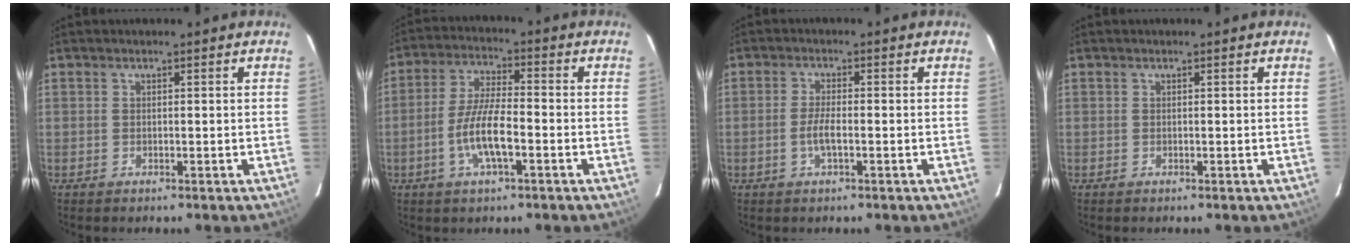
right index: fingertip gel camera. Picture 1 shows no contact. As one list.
[{"total": 8.9, "force": [-3.2, 2.1, 8.1], "torque": [-0.163, 0.000, -0.061]}, {"total": 3.3, "force": [-1.1, 0.6, 3.0], "torque": [-0.063, -0.002, -0.022]}, {"total": 0.0}]